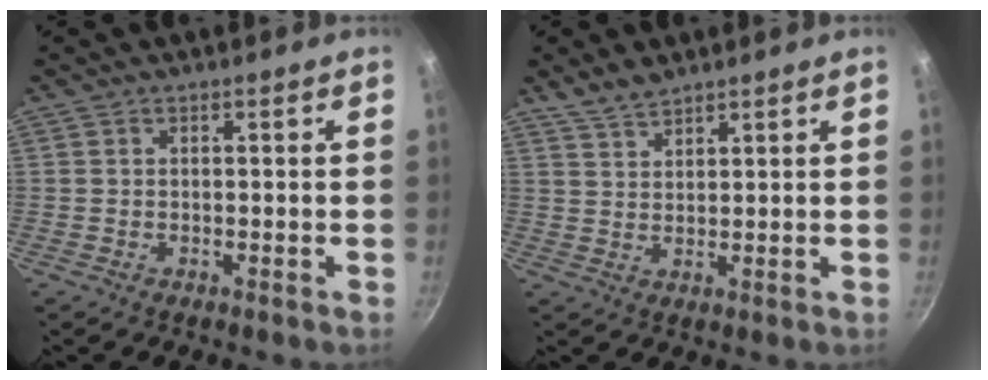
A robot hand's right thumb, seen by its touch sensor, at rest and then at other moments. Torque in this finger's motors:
{"motor_torque": [-0.94, 1.55, -0.66, 0.85, 0.00]}